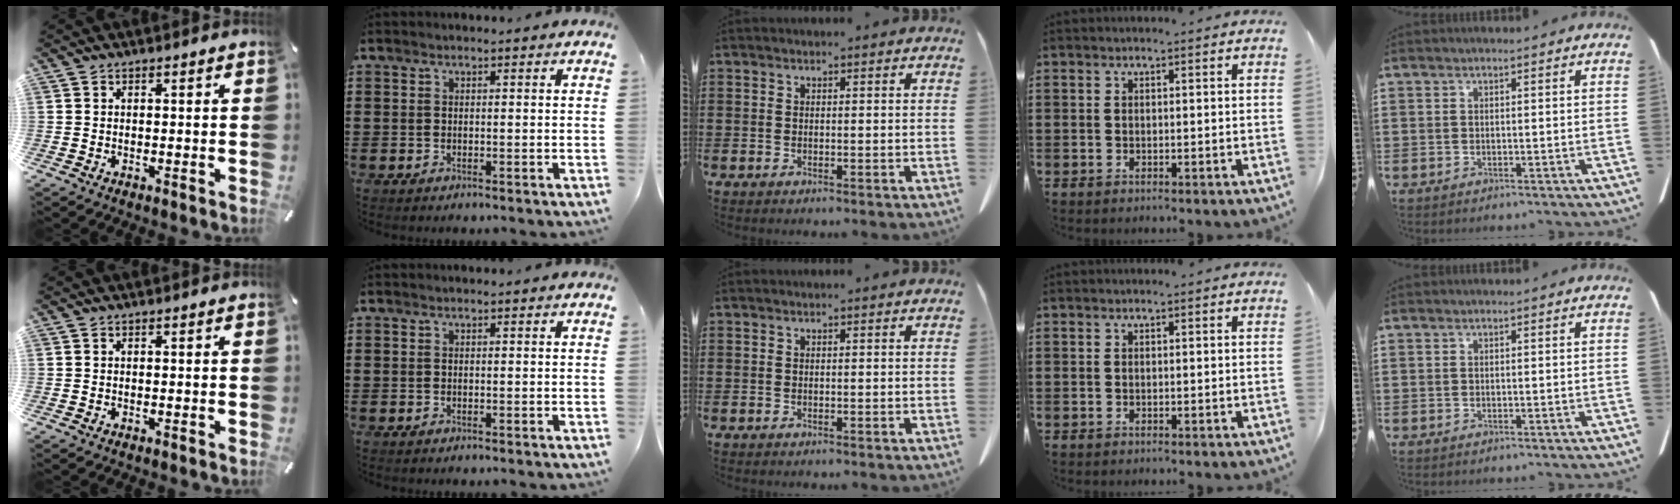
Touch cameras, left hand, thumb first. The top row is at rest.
{}